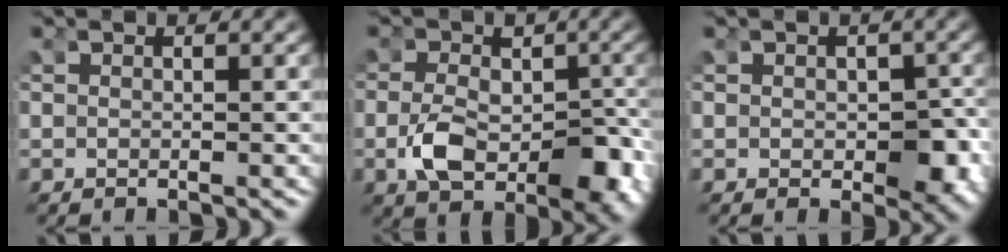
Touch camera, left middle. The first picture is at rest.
{"total": 7.0, "force": [-2.3, 4.4, 4.9], "torque": [-0.095, -0.027, -0.028]}
{"total": 3.6, "force": [-1.0, 2.5, 2.4], "torque": [-0.032, -0.015, -0.006]}